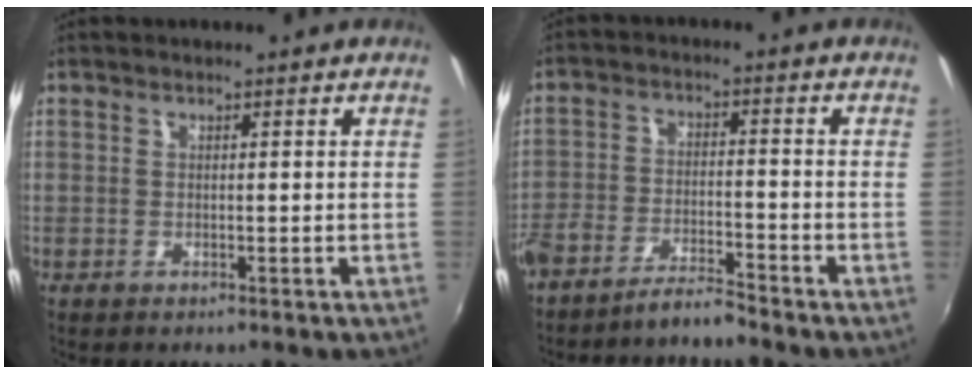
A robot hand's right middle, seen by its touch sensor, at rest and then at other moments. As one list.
[{"total": 5.4, "force": [-5.1, 0.4, 1.9], "torque": [-0.058, 0.003, -0.098]}]